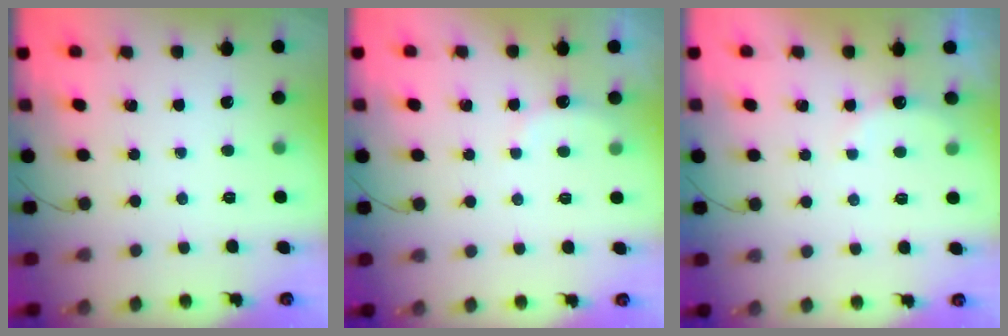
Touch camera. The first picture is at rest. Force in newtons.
{"total": 4.0, "press": 3.9, "slide": 1.1}
{"total": 7.2, "press": 7.1, "slide": 1.1}